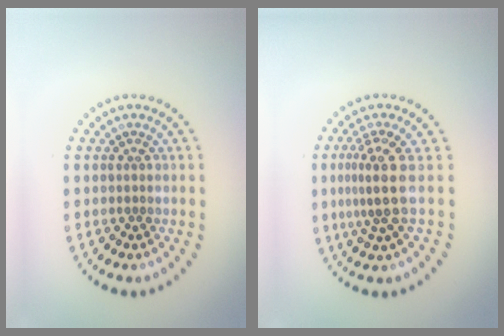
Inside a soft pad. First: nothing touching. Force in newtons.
{"total": 3.4, "press": 2.4, "slide": 2.4}